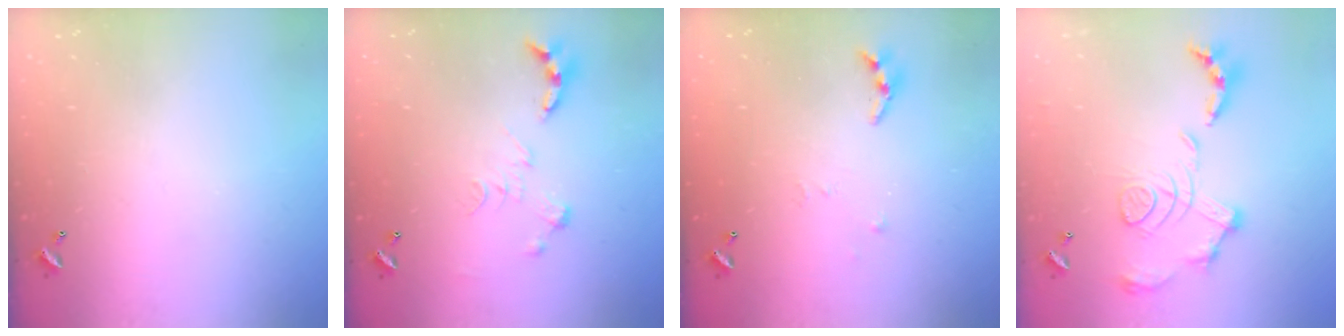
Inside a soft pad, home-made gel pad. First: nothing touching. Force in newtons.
{"total": 0.0}
{"total": 3.3, "press": 3.3, "slide": 0.4}
{"total": 1.7, "press": 1.1, "slide": 1.3}